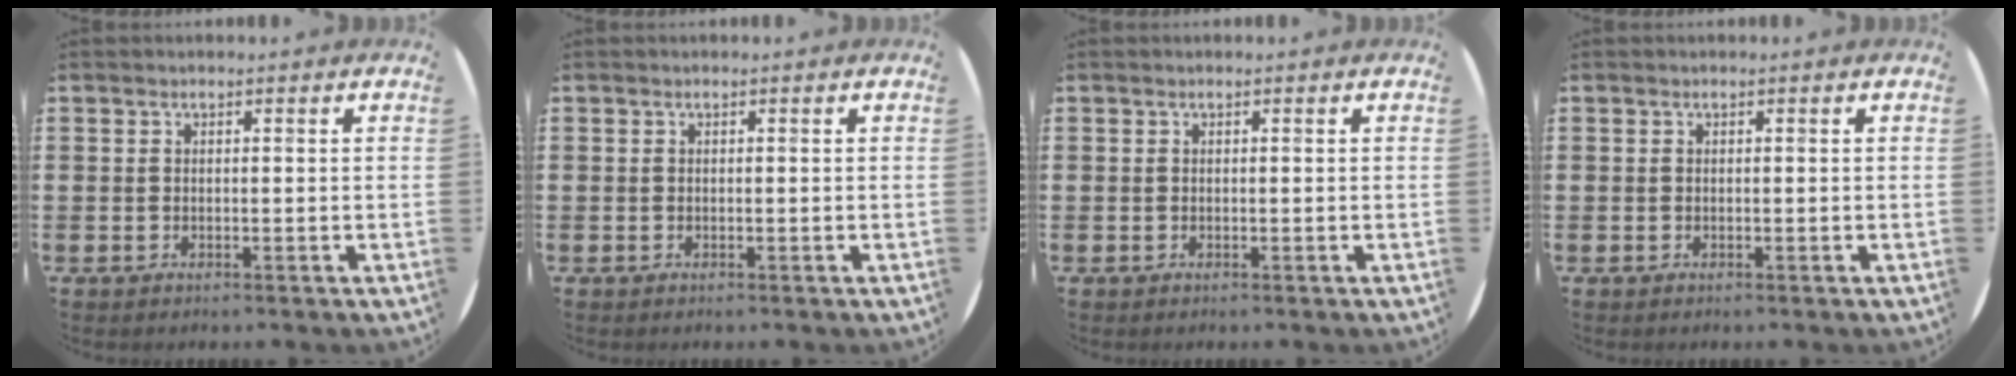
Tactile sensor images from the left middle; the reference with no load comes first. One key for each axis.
{"total": 0.0}
{"total": 0.0}
{"total": 0.0}